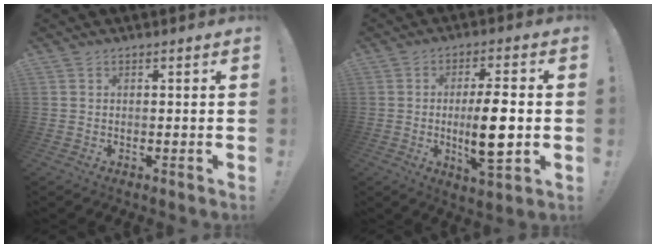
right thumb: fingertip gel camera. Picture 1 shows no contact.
{"total": 11.9, "force": [-0.9, 2.9, 11.5], "torque": [-0.203, -0.008, -0.024]}